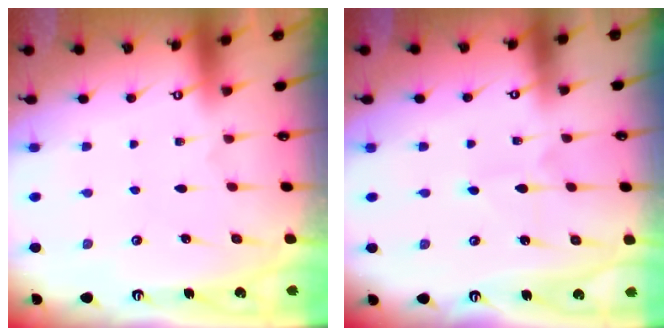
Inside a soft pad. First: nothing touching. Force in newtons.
{"total": 3.3, "press": 3.3, "slide": 0.4}